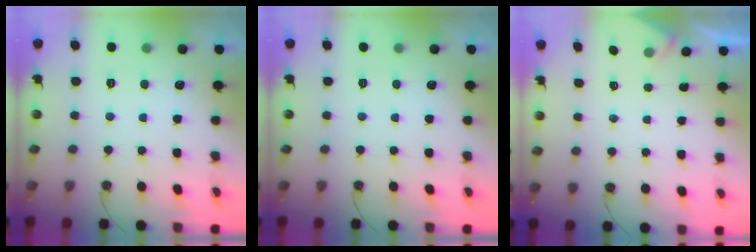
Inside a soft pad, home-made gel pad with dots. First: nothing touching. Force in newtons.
{"total": 0.0}
{"total": 2.2, "press": 2.2, "slide": 0.4}